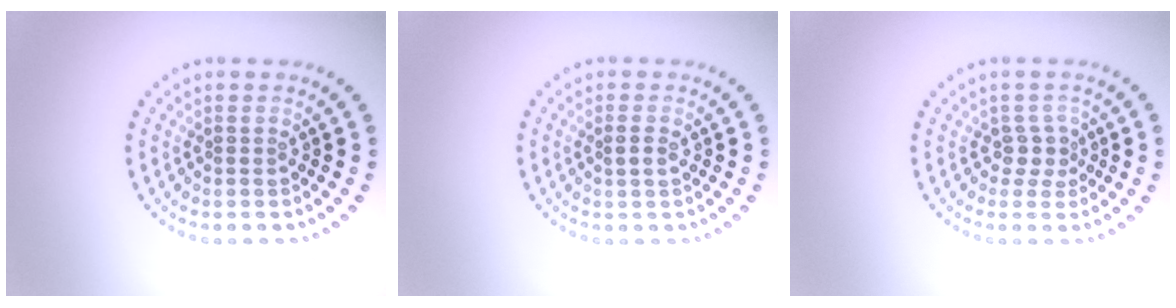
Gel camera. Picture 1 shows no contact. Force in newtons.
{"total": 1.2, "press": 1.1, "slide": 0.3}
{"total": 1.6, "press": 1.2, "slide": 1.1}